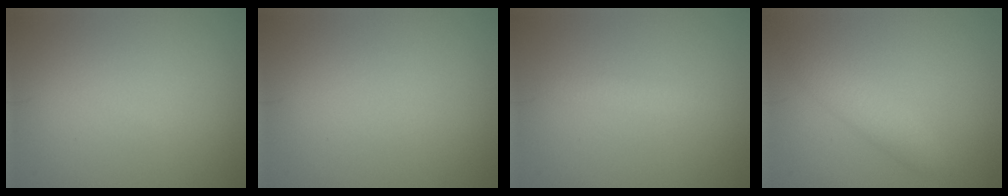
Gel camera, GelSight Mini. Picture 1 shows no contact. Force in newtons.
{"total": 0.0}
{"total": 1.3, "press": 1.3, "slide": 0.0}
{"total": 2.3, "press": 2.3, "slide": 0.1}